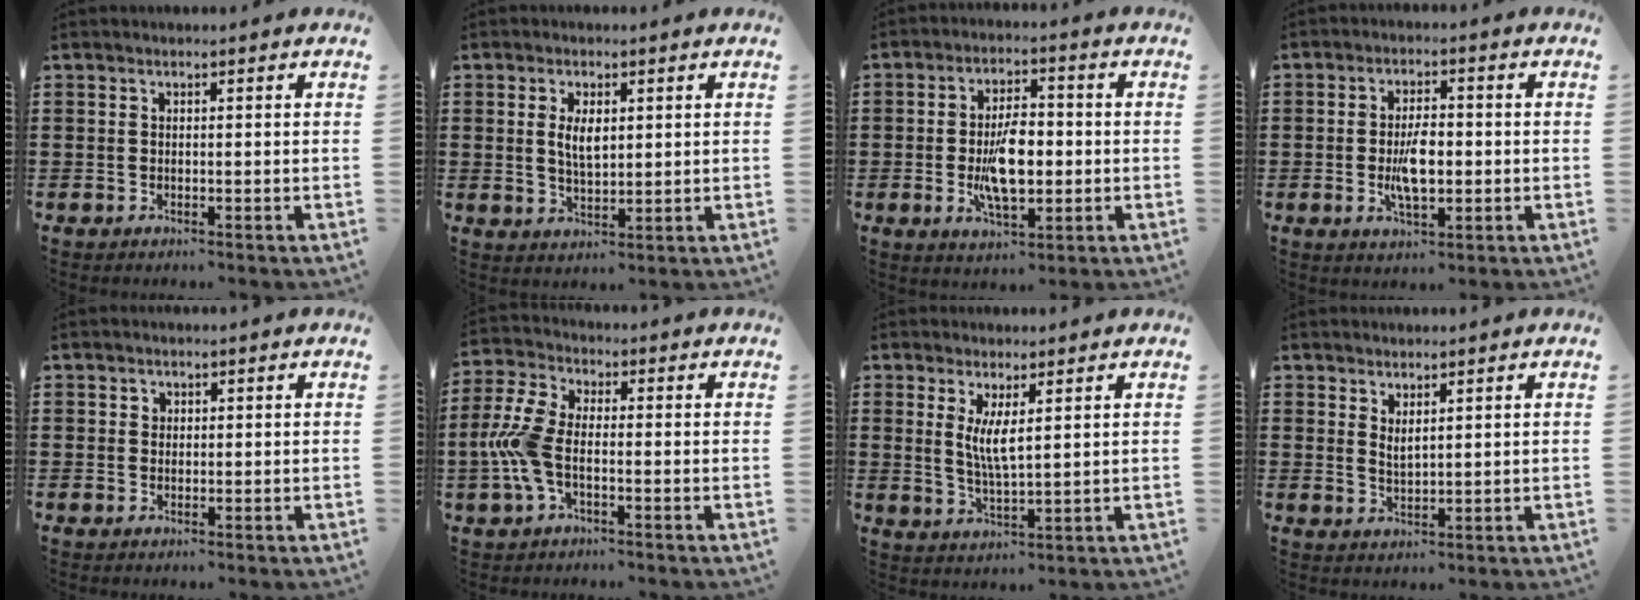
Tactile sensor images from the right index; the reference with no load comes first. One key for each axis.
{"total": 4.0, "fx": 0.8, "fy": 1.9, "fz": 3.4, "tx": -0.063, "ty": 0.003, "tz": 0.012}
{"total": 8.5, "fx": -1.1, "fy": 3.9, "fz": 7.5, "tx": -0.147, "ty": -0.003, "tz": -0.026}
{"total": 6.0, "fx": -0.8, "fy": 2.6, "fz": 5.3, "tx": -0.098, "ty": -0.003, "tz": -0.017}
{"total": 1.0, "fx": 0.4, "fy": 0.9, "fz": 0.1, "tx": -0.005, "ty": 0.003, "tz": 0.009}
{"total": 7.8, "fx": -1.3, "fy": 3.9, "fz": 6.6, "tx": -0.171, "ty": -0.009, "tz": -0.032}
{"total": 4.5, "fx": 1.5, "fy": 1.0, "fz": 4.1, "tx": -0.085, "ty": -0.002, "tz": 0.026}
{"total": 1.9, "fx": 1.6, "fy": 0.4, "fz": 0.9, "tx": -0.020, "ty": 0.002, "tz": 0.029}